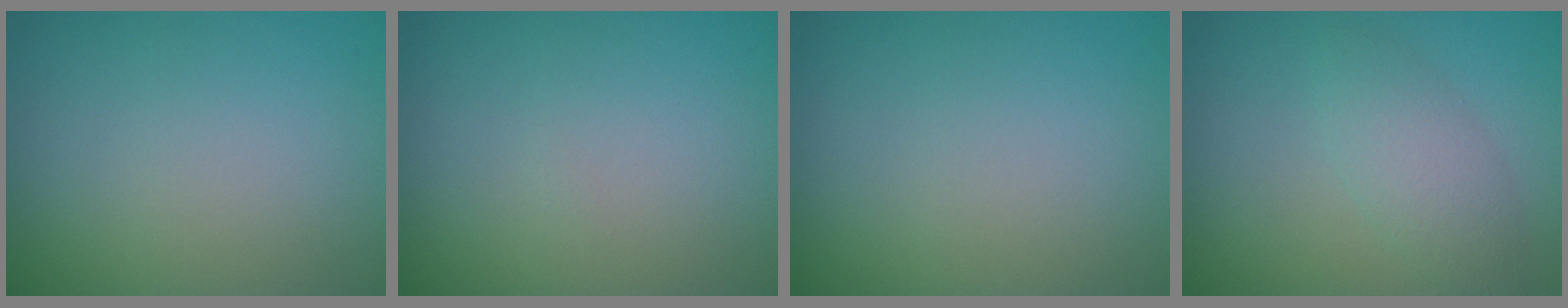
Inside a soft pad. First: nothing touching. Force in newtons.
{"total": 0.0}
{"total": 0.0}
{"total": 2.7, "press": 2.7, "slide": 0.0}